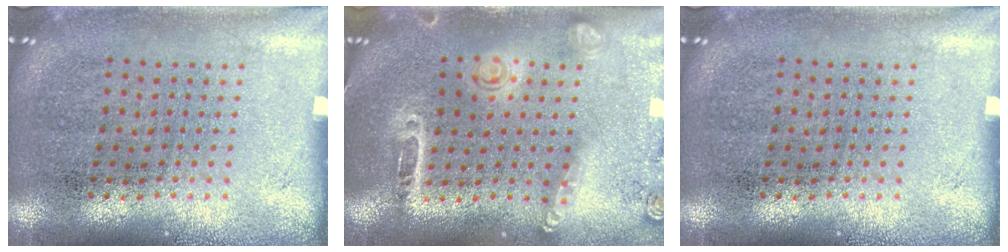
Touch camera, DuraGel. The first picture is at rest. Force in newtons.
{"total": 1.6, "press": 1.4, "slide": 0.7}
{"total": 0.0}